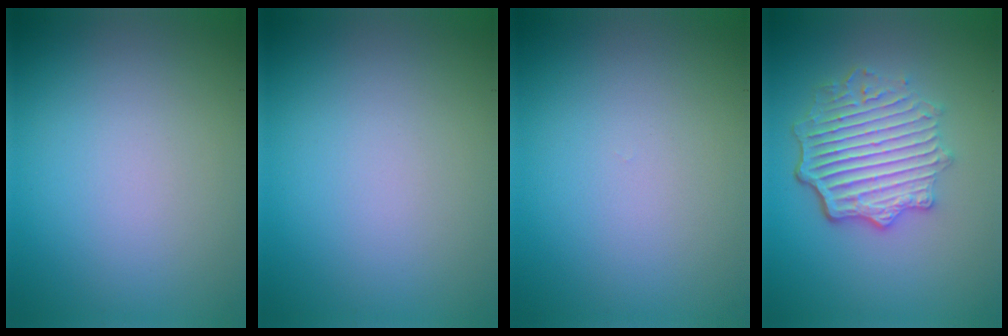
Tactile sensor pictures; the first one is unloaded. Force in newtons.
{"total": 0.0}
{"total": 0.0}
{"total": 6.1, "press": 4.5, "slide": 4.1}